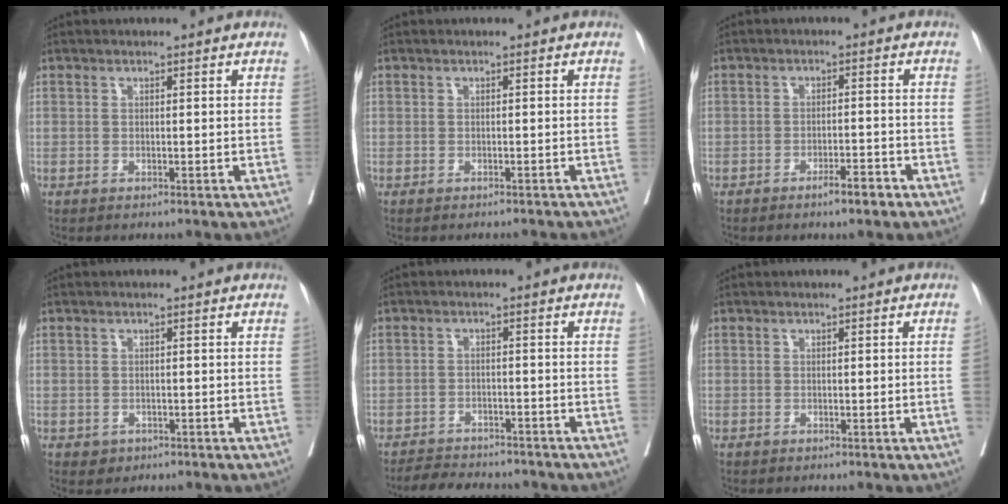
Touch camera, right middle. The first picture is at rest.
{"total": 3.9, "force": [-3.8, 0.0, 1.0], "torque": [-0.017, -0.011, -0.044]}
{"total": 3.2, "force": [-2.2, 0.3, 2.2], "torque": [-0.035, -0.001, -0.034]}
{"total": 1.4, "force": [-0.6, 1.2, 0.4], "torque": [-0.008, 0.001, -0.003]}
{"total": 7.3, "force": [-6.8, 2.1, 1.9], "torque": [-0.030, -0.005, -0.097]}
{"total": 1.6, "force": [-0.2, -0.6, 1.4], "torque": [-0.026, 0.000, 0.003]}